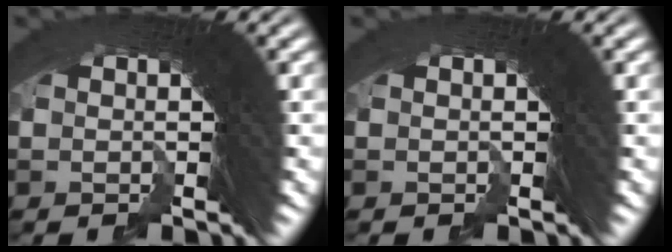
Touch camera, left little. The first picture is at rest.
{"total": 0.0}